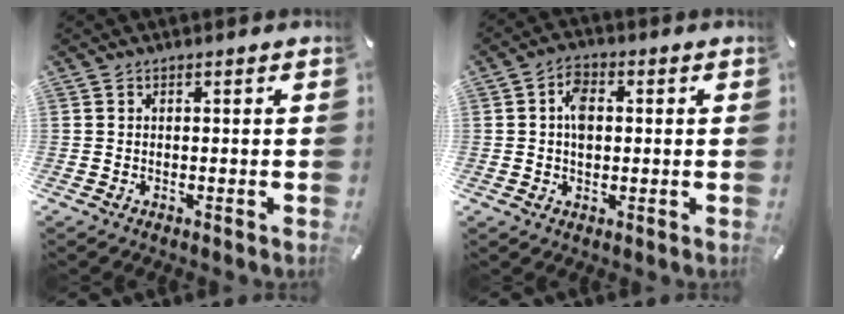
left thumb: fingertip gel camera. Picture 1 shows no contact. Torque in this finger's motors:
{"motor_torque": [0.16, 0.00, 0.26, 0.23, 0.06]}